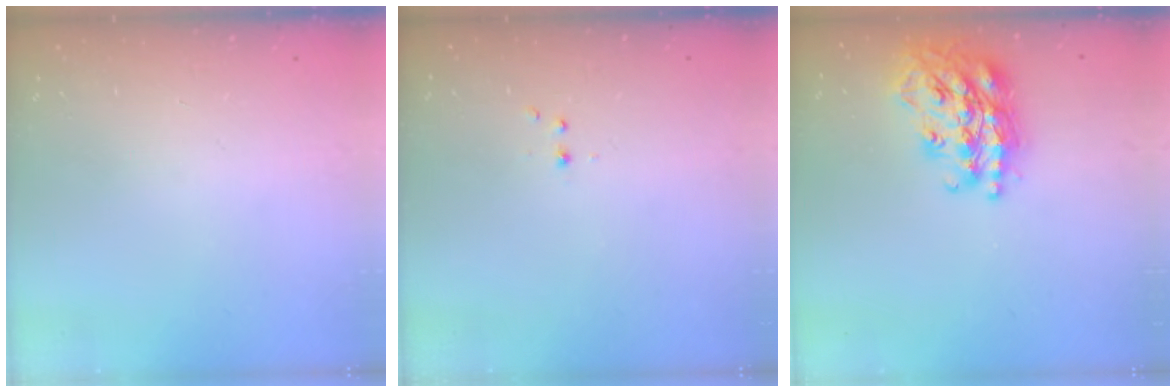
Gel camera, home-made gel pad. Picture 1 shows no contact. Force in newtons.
{"total": 2.2, "press": 1.9, "slide": 1.2}
{"total": 23.2, "press": 23.2, "slide": 1.8}